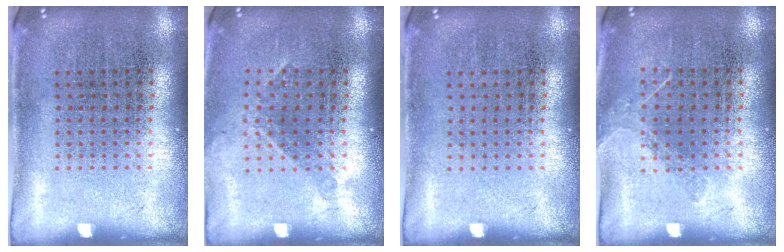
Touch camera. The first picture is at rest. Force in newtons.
{"total": 1.1, "press": 0.8, "slide": 0.6}
{"total": 0.0}
{"total": 1.0, "press": 0.9, "slide": 0.5}